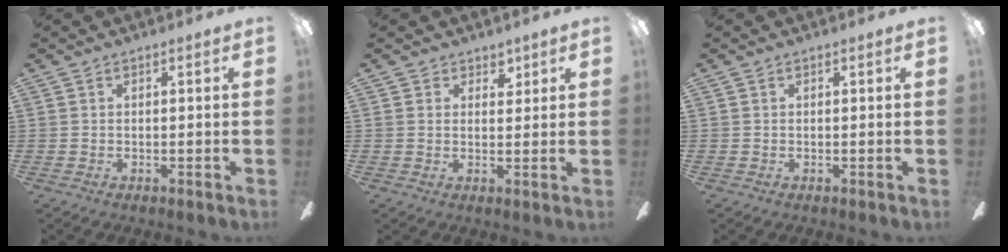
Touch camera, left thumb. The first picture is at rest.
{"total": 3.2, "force": [2.2, 2.3, 0.4], "torque": [0.000, -0.006, 0.038]}
{"total": 0.0}